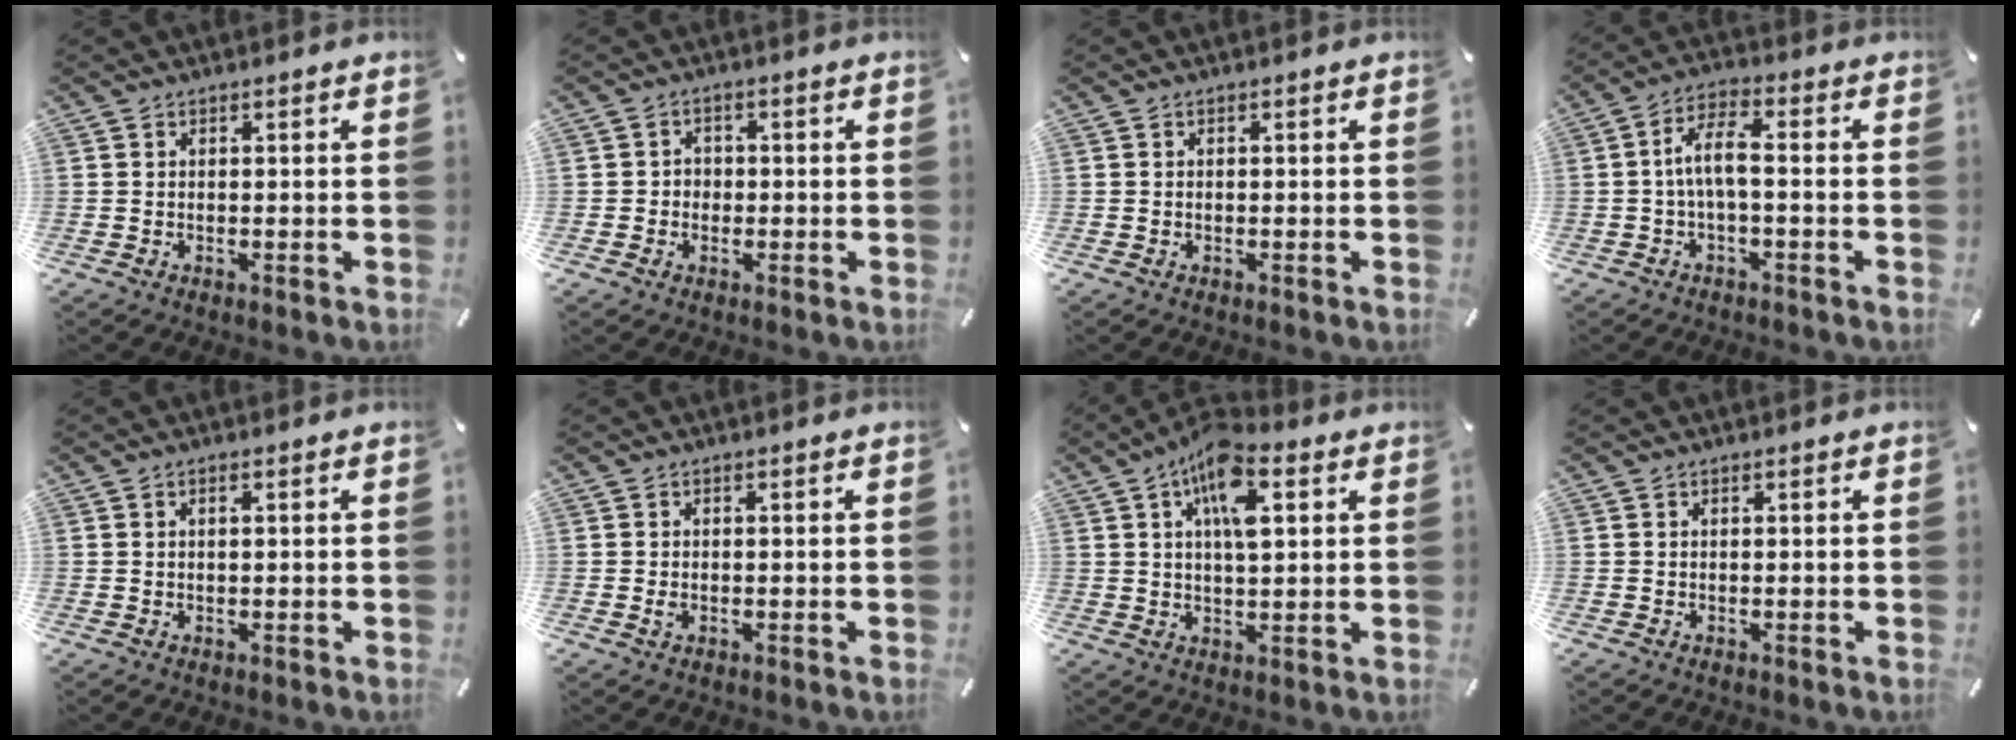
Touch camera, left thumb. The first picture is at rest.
{"total": 2.7, "force": [-0.9, 2.4, 0.5], "torque": [-0.011, 0.008, -0.021]}
{"total": 0.0}
{"total": 7.9, "force": [-0.7, 3.0, 7.3], "torque": [-0.140, 0.013, -0.013]}
{"total": 0.9, "force": [0.2, 0.4, 0.8], "torque": [-0.016, 0.003, 0.003]}
{"total": 1.0, "force": [-0.3, 0.7, 0.7], "torque": [-0.014, 0.000, -0.005]}
{"total": 11.0, "force": [4.5, 4.6, 8.9], "torque": [-0.159, -0.005, 0.075]}
{"total": 0.0}